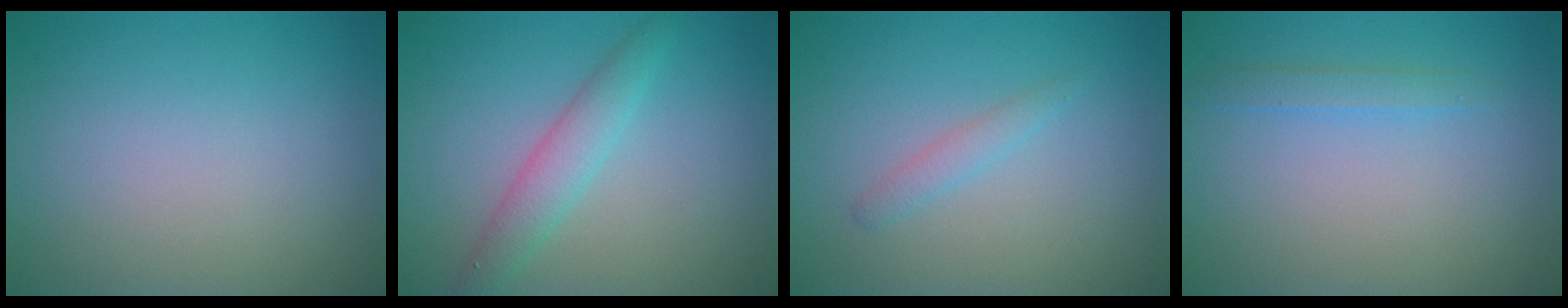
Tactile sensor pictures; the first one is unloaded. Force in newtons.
{"total": 2.8, "press": 2.8, "slide": 0.0}
{"total": 1.2, "press": 1.2, "slide": 0.0}
{"total": 1.3, "press": 1.3, "slide": 0.2}